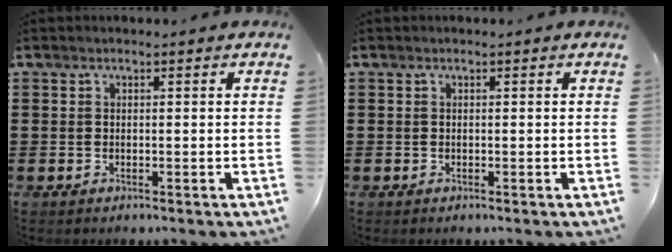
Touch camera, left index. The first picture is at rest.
{"total": 0.0}